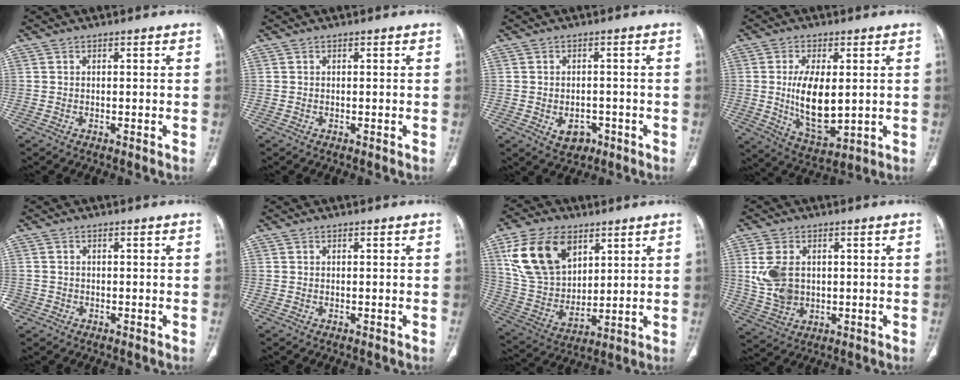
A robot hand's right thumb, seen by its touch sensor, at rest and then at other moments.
{"total": 0.0}
{"total": 4.6, "force": [-1.8, 3.4, 2.5], "torque": [-0.023, 0.010, -0.015]}
{"total": 12.1, "force": [0.4, 5.8, 10.6], "torque": [-0.179, -0.022, 0.022]}
{"total": 1.9, "force": [-0.7, 1.7, 0.3], "torque": [0.001, 0.007, -0.013]}
{"total": 0.0}
{"total": 17.9, "force": [8.2, 11.2, 11.4], "torque": [-0.191, -0.025, 0.168]}
{"total": 8.9, "force": [1.3, 6.4, 6.1], "torque": [-0.116, -0.004, 0.039]}